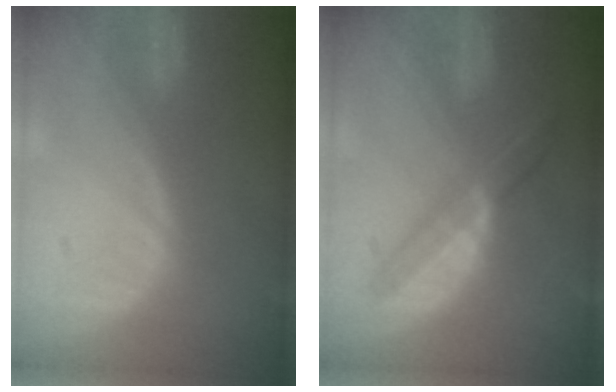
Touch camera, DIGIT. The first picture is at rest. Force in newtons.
{"total": 6.4, "press": 5.6, "slide": 3.2}